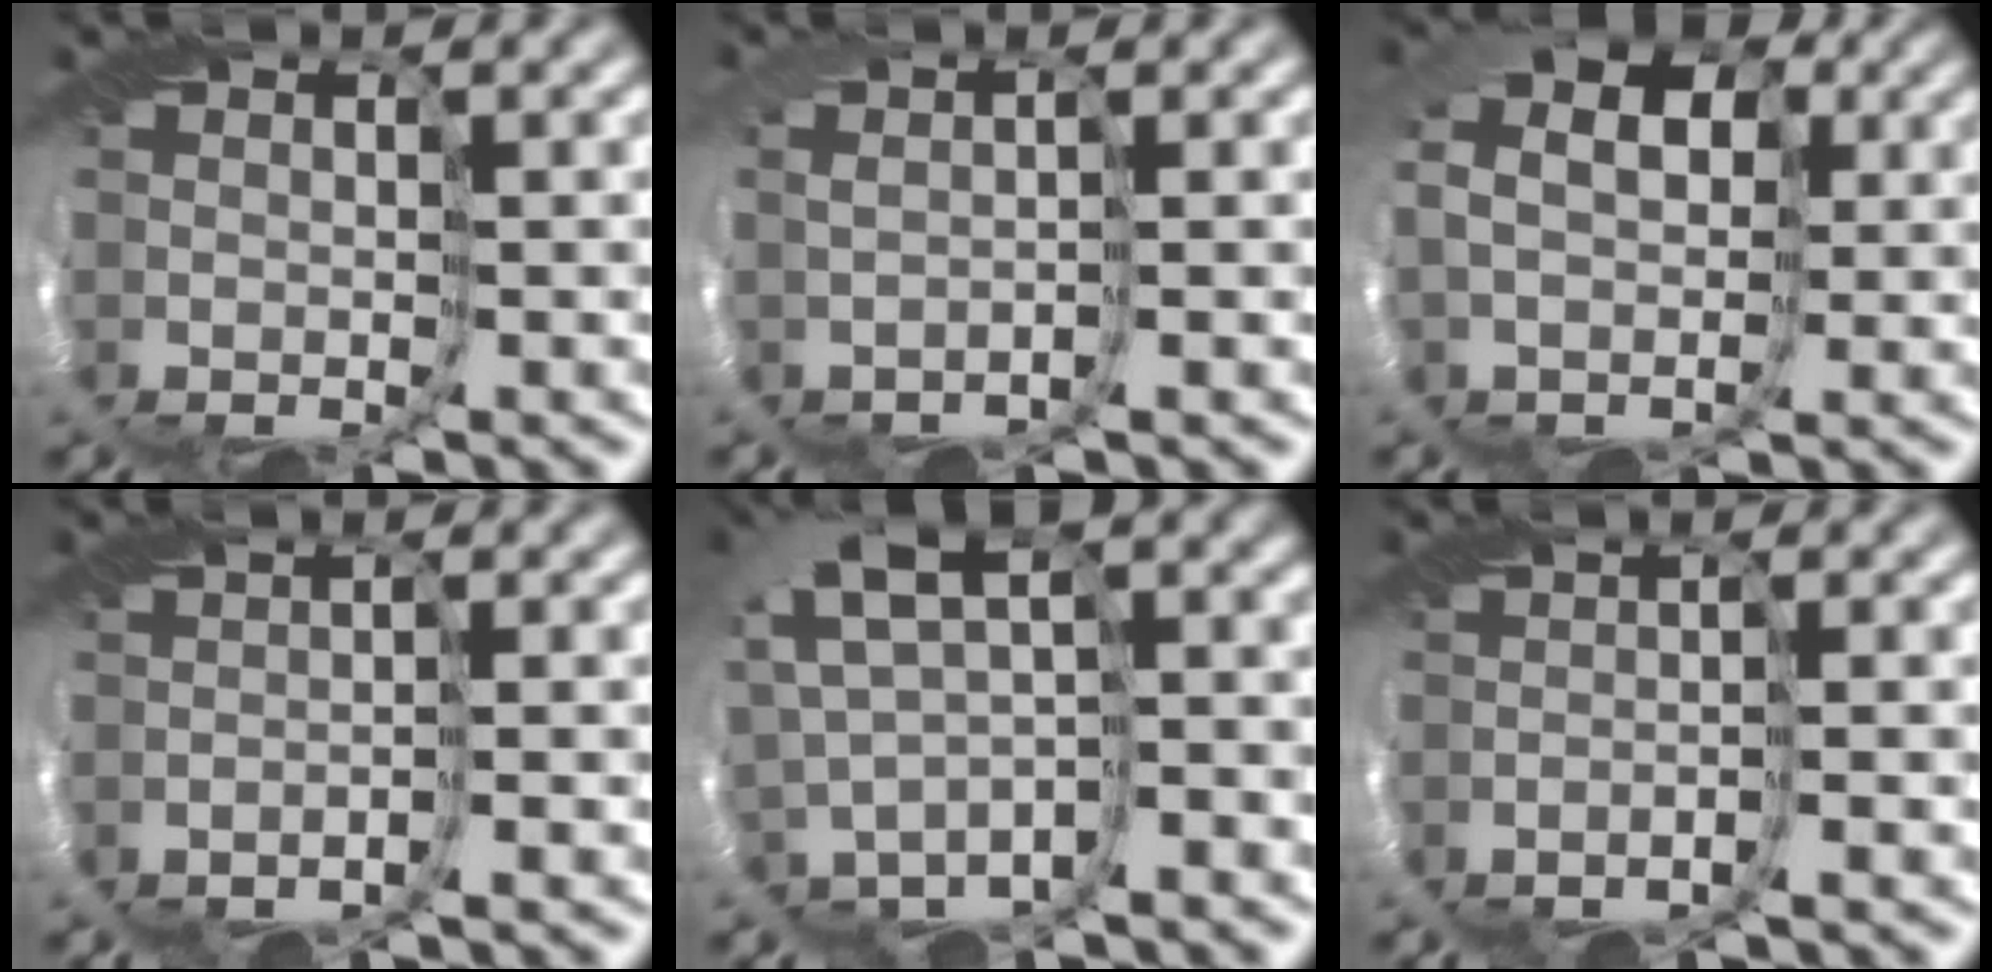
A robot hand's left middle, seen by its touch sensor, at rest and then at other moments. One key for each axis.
{"total": 0.7, "fx": 0.5, "fy": -0.5, "fz": 0.2, "tx": -0.002, "ty": 0.012, "tz": 0.006}
{"total": 6.9, "fx": 1.9, "fy": 4.9, "fz": 4.5, "tx": -0.078, "ty": 0.033, "tz": 0.024}
{"total": 1.2, "fx": -0.6, "fy": 0.3, "fz": 1.1, "tx": -0.025, "ty": 0.010, "tz": -0.014}
{"total": 3.9, "fx": 1.6, "fy": 0.8, "fz": 3.5, "tx": -0.071, "ty": 0.027, "tz": 0.030}
{"total": 1.3, "fx": -0.8, "fy": 0.1, "fz": 1.1, "tx": -0.024, "ty": 0.008, "tz": -0.017}